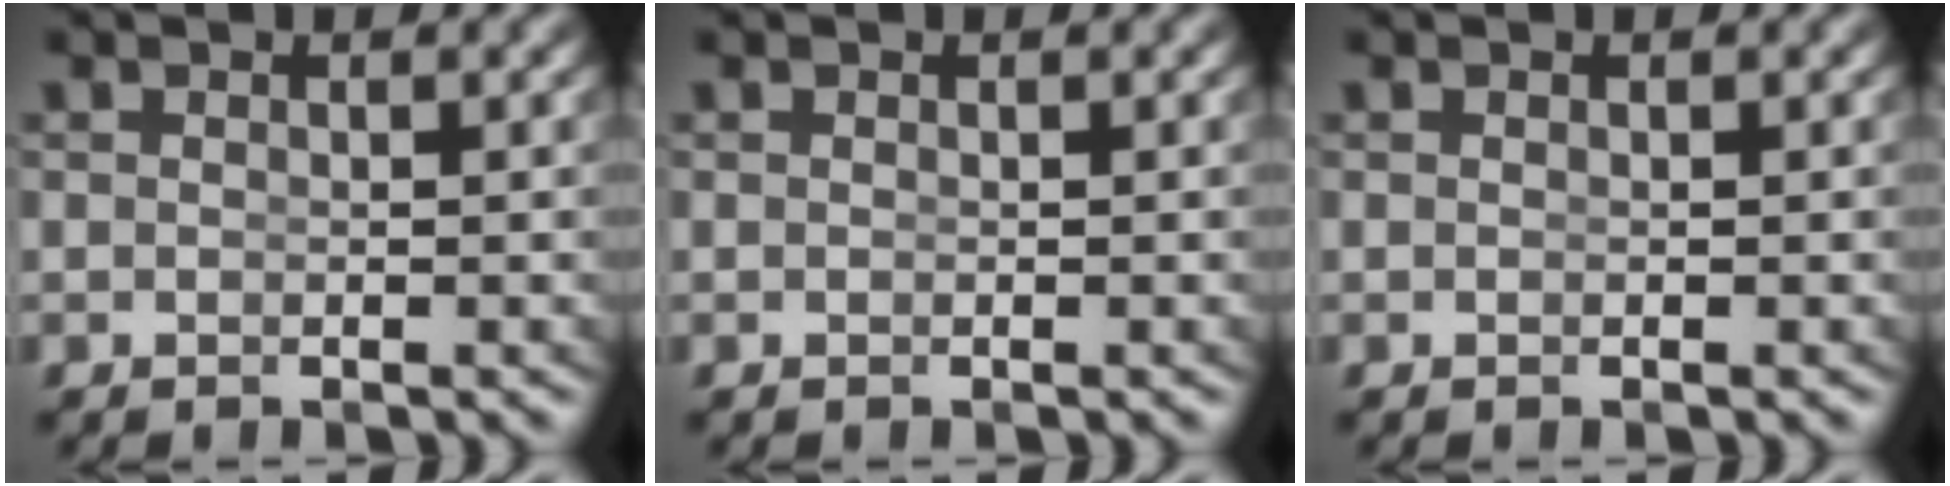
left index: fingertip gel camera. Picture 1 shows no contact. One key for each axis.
{"total": 0.0}
{"total": 0.0}